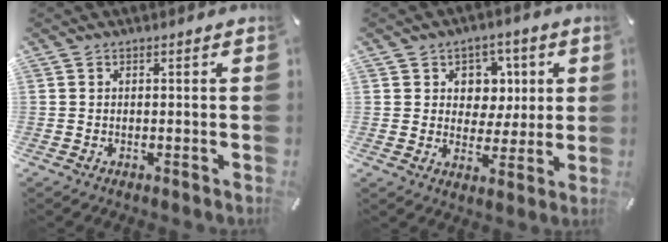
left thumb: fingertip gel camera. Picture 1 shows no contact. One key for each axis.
{"total": 7.9, "fx": 2.1, "fy": 7.4, "fz": 1.7, "tx": -0.017, "ty": -0.016, "tz": 0.036}